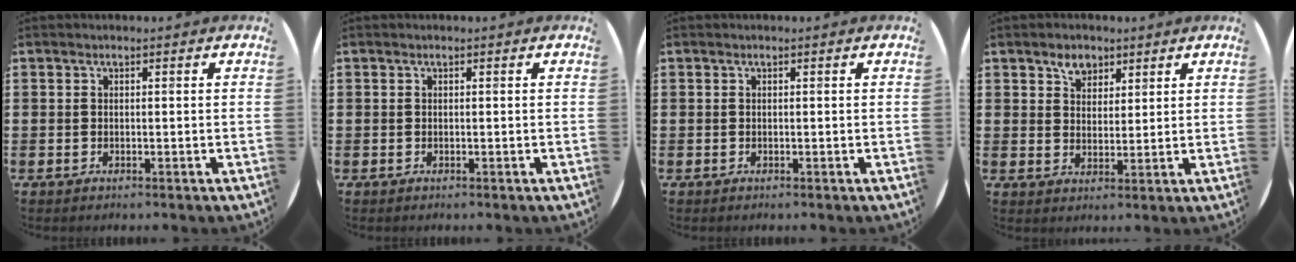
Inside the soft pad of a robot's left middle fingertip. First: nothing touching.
{"total": 0.0}
{"total": 0.0}
{"total": 3.4, "force": [2.6, 2.1, 0.9], "torque": [-0.015, 0.001, 0.047]}